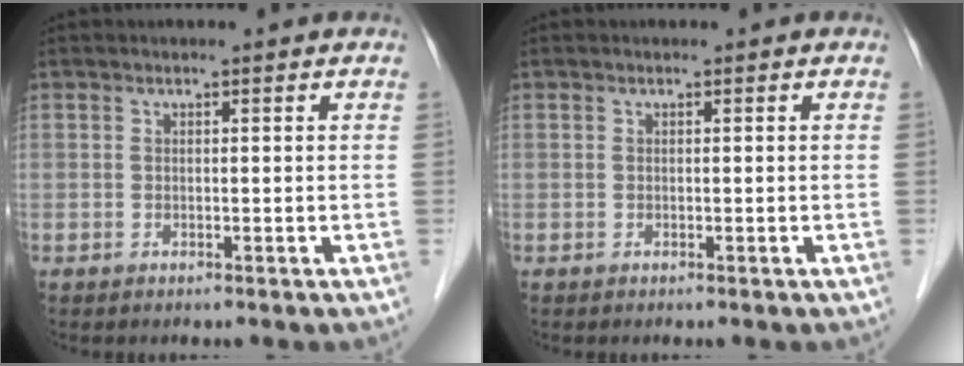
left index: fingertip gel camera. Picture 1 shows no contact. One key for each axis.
{"total": 0.0}